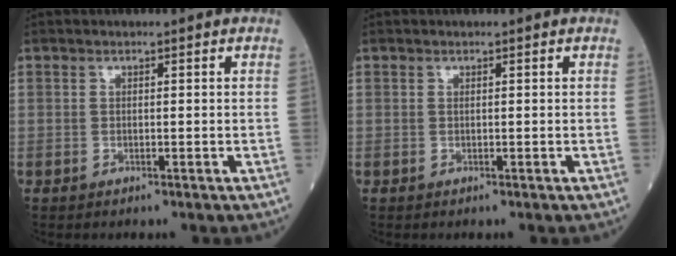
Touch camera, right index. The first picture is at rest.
{"total": 0.0}